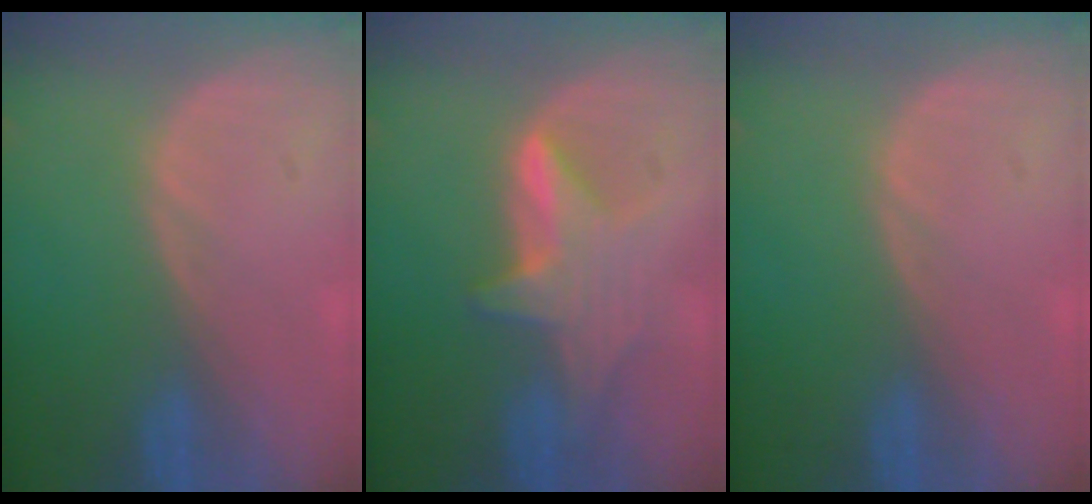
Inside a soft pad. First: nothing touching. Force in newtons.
{"total": 6.0, "press": 6.0, "slide": 0.7}
{"total": 0.0}